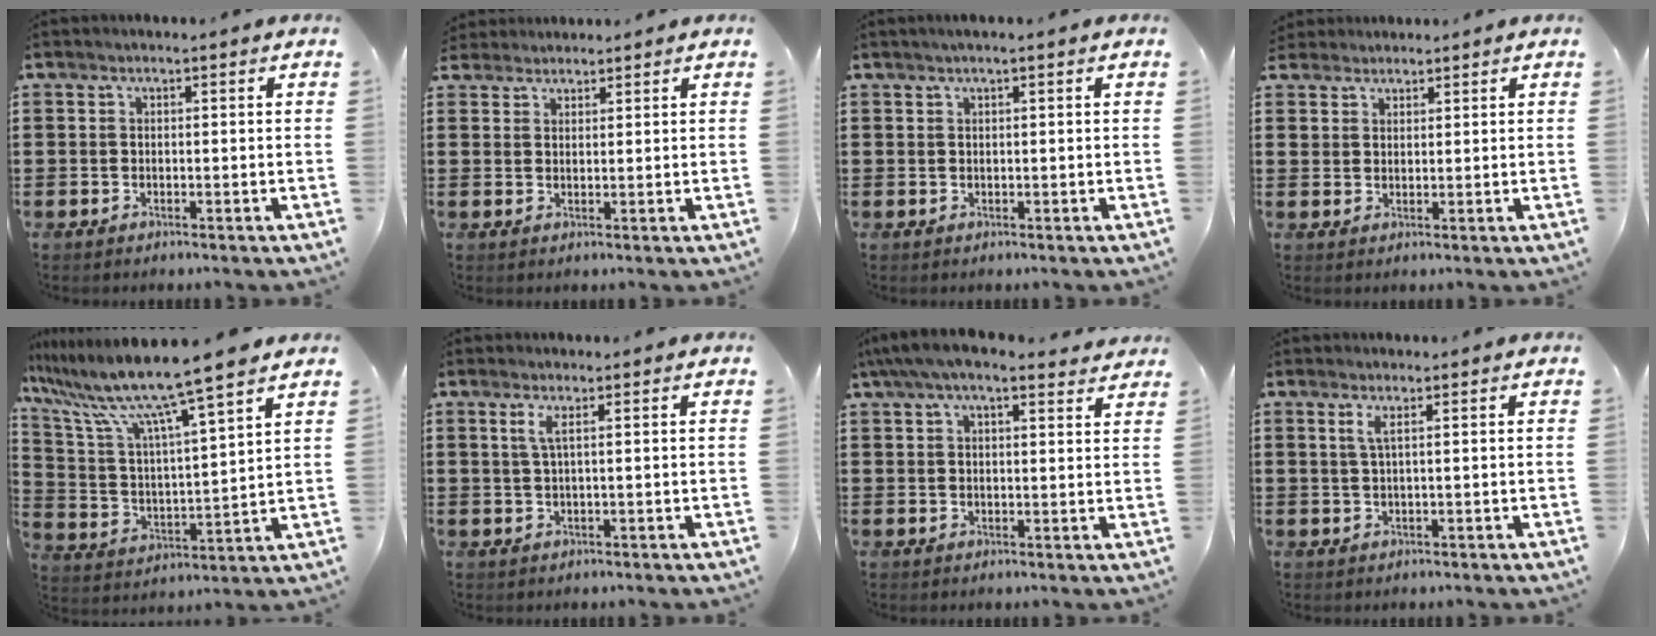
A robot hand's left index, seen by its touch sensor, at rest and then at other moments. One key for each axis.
{"total": 1.9, "fx": 1.8, "fy": 0.6, "fz": -0.2, "tx": -0.002, "ty": 0.004, "tz": 0.036}
{"total": 0.9, "fx": 0.4, "fy": 0.0, "fz": 0.8, "tx": -0.013, "ty": -0.001, "tz": 0.007}
{"total": 2.4, "fx": 2.0, "fy": 1.4, "fz": -0.3, "tx": -0.005, "ty": 0.009, "tz": 0.039}
{"total": 10.9, "fx": 9.1, "fy": -0.6, "fz": 5.9, "tx": -0.153, "ty": -0.058, "tz": 0.147}
{"total": 1.9, "fx": 0.6, "fy": -0.1, "fz": 1.8, "tx": -0.038, "ty": -0.003, "tz": 0.009}
{"total": 5.3, "fx": 4.0, "fy": 1.3, "fz": 3.2, "tx": -0.073, "ty": -0.001, "tz": 0.073}
{"total": 1.6, "fx": 0.6, "fy": -0.1, "fz": 1.5, "tx": -0.032, "ty": -0.002, "tz": 0.010}